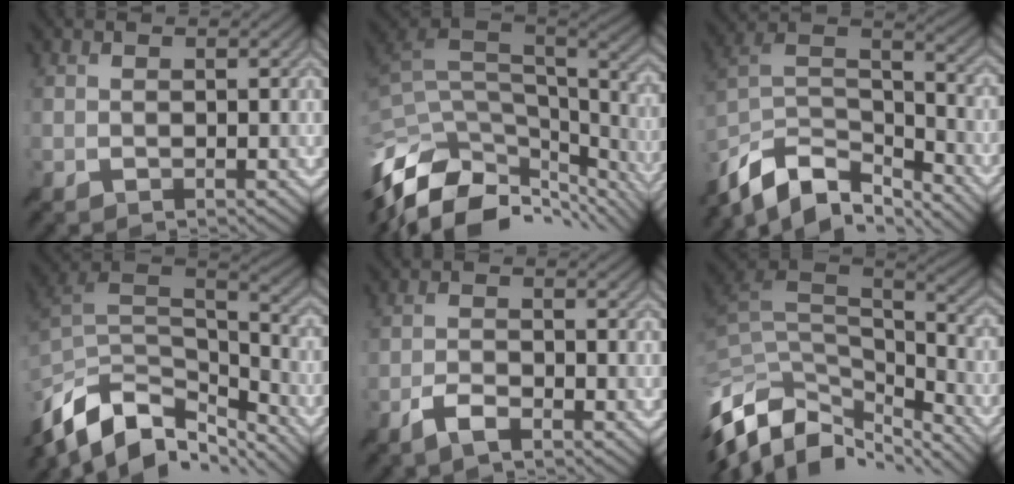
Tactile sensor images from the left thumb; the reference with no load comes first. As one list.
[{"total": 14.9, "force": [-6.1, 8.5, 10.7], "torque": [-0.276, -0.018, -0.090]}, {"total": 12.9, "force": [-9.7, 5.7, 6.4], "torque": [-0.154, 0.001, -0.175]}, {"total": 14.1, "force": [-8.8, 7.1, 8.4], "torque": [-0.229, -0.019, -0.146]}, {"total": 3.0, "force": [-2.2, 0.8, 1.9], "torque": [-0.043, 0.001, -0.050]}, {"total": 14.0, "force": [-7.5, 8.1, 8.6], "torque": [-0.240, -0.022, -0.120]}]